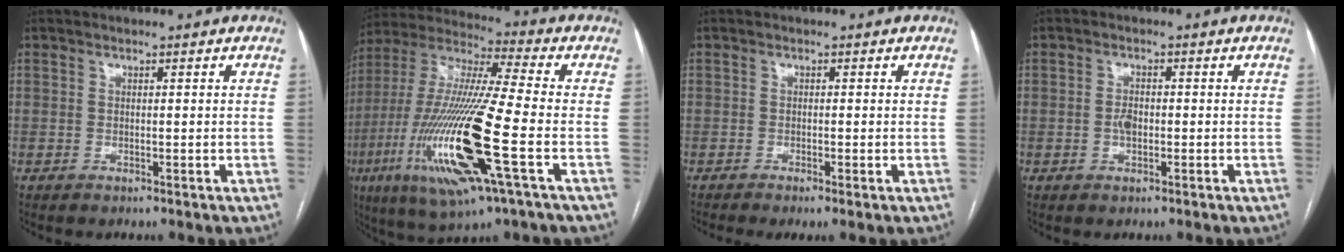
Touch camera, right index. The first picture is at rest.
{"total": 22.5, "force": [-6.6, 1.7, 21.5], "torque": [-0.478, -0.033, -0.126]}
{"total": 3.6, "force": [-1.7, 0.8, 3.1], "torque": [-0.052, -0.011, -0.026]}
{"total": 2.0, "force": [-0.5, 1.1, 1.6], "torque": [-0.031, 0.003, -0.008]}